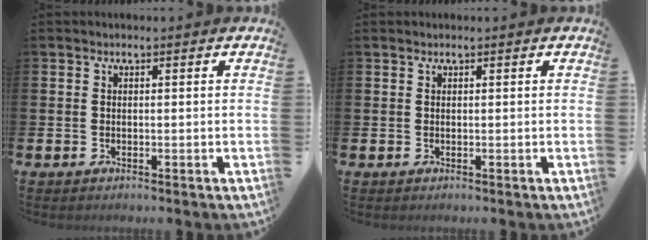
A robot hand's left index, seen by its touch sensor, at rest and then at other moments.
{"total": 0.0}